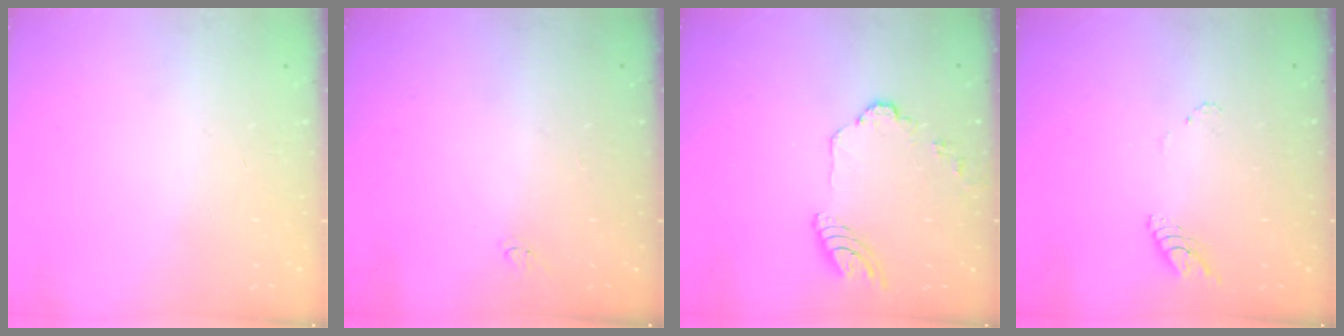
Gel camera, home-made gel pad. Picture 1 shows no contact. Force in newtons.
{"total": 3.1, "press": 3.1, "slide": 0.4}
{"total": 12.3, "press": 12.2, "slide": 1.3}
{"total": 5.6, "press": 5.6, "slide": 0.2}